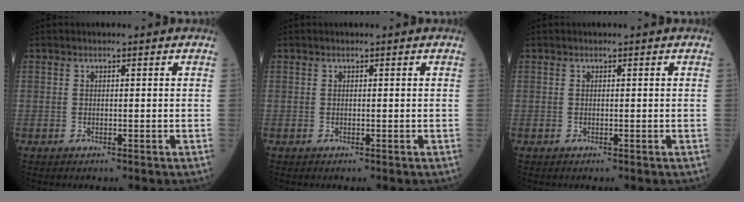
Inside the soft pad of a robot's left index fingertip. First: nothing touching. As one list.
[{"total": 0.0}, {"total": 0.0}]